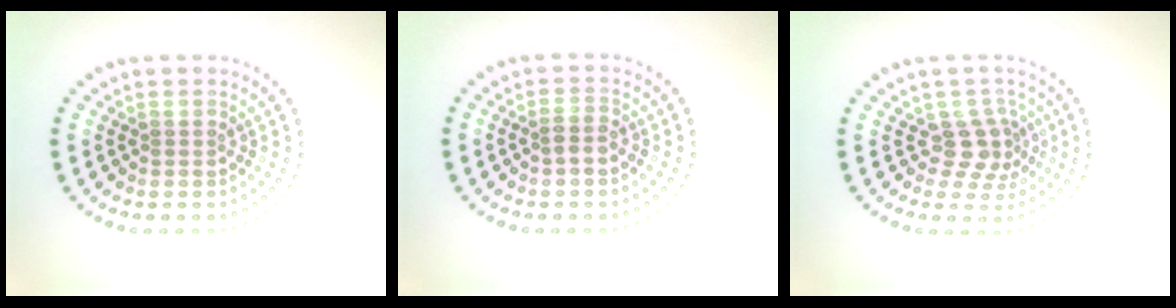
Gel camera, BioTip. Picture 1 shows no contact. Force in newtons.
{"total": 1.4, "press": 1.3, "slide": 0.5}
{"total": 2.9, "press": 2.2, "slide": 1.9}